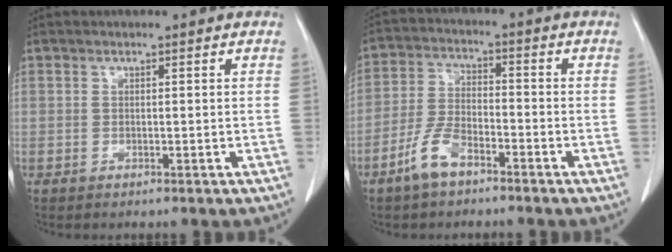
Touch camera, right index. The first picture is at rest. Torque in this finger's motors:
{"motor_torque": [0.46, -0.58, -0.08, -0.06]}